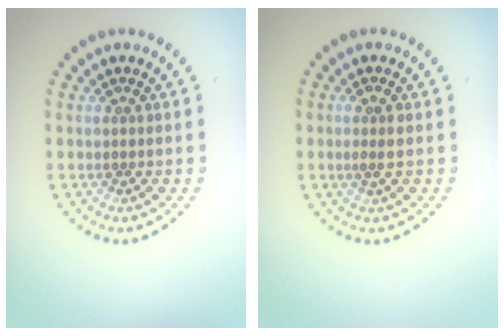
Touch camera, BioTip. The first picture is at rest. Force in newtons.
{"total": 1.4, "press": 1.3, "slide": 0.6}